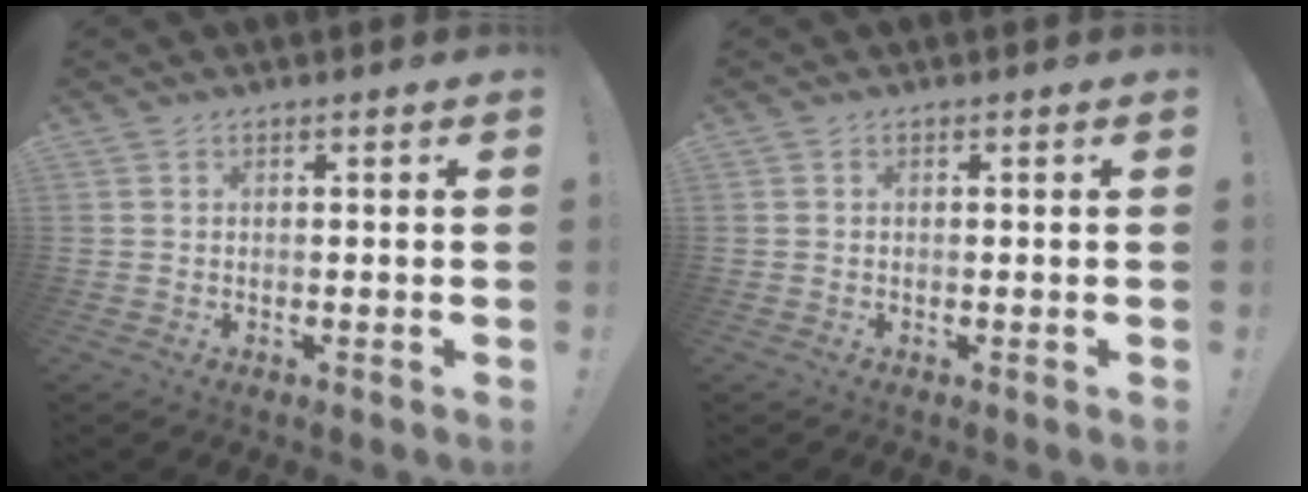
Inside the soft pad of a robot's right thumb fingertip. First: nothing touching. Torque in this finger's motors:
{"motor_torque": [0.15, -0.04, 0.22, -0.14, 0.00]}